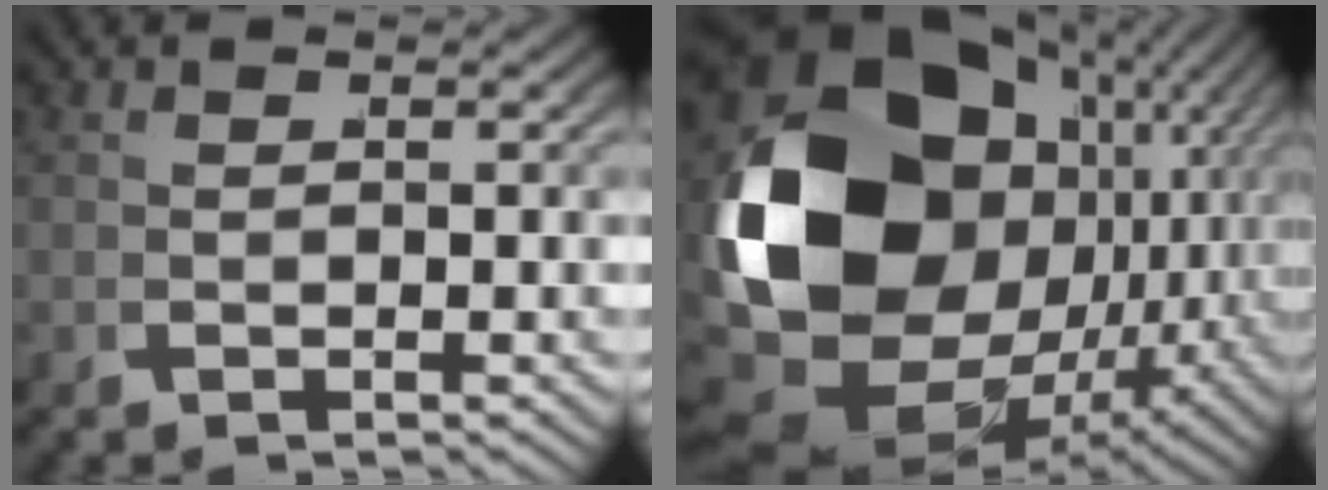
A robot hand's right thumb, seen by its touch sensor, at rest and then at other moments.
{"total": 25.8, "force": [-1.0, 17.3, 19.1], "torque": [-0.387, -0.069, 0.021]}